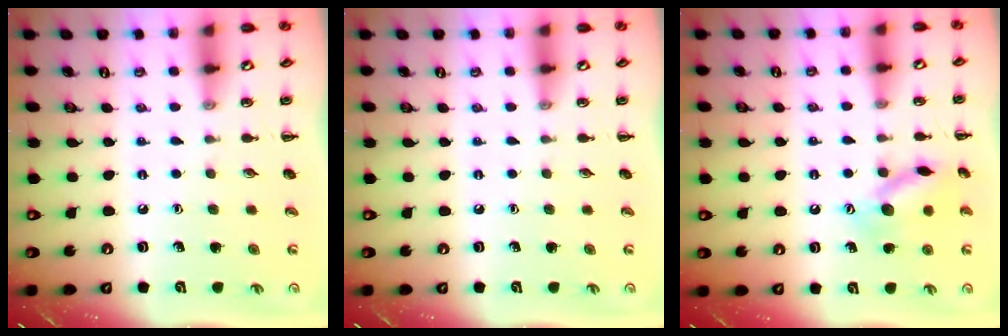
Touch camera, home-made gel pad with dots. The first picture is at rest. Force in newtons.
{"total": 0.0}
{"total": 12.4, "press": 12.4, "slide": 0.8}